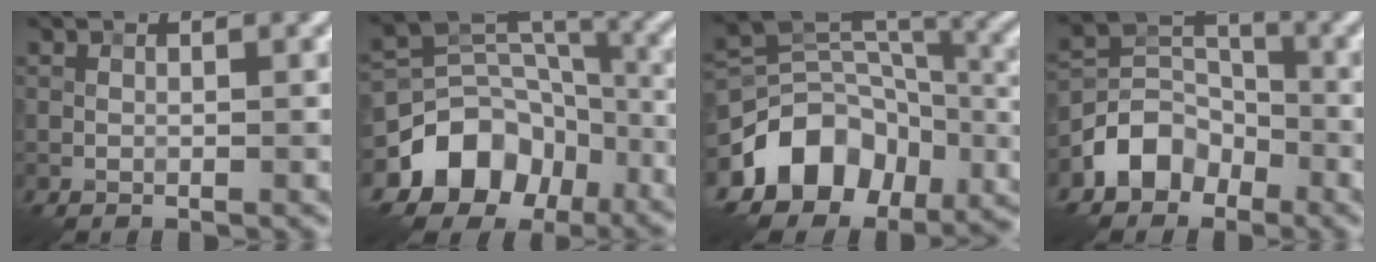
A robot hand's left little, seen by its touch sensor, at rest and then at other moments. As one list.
[{"total": 10.0, "force": [-5.2, 7.5, 4.2], "torque": [-0.067, 0.001, -0.094]}, {"total": 12.8, "force": [-5.9, 9.3, 6.6], "torque": [-0.133, -0.008, -0.090]}, {"total": 4.8, "force": [-3.0, 3.4, 1.6], "torque": [-0.020, 0.005, -0.065]}]